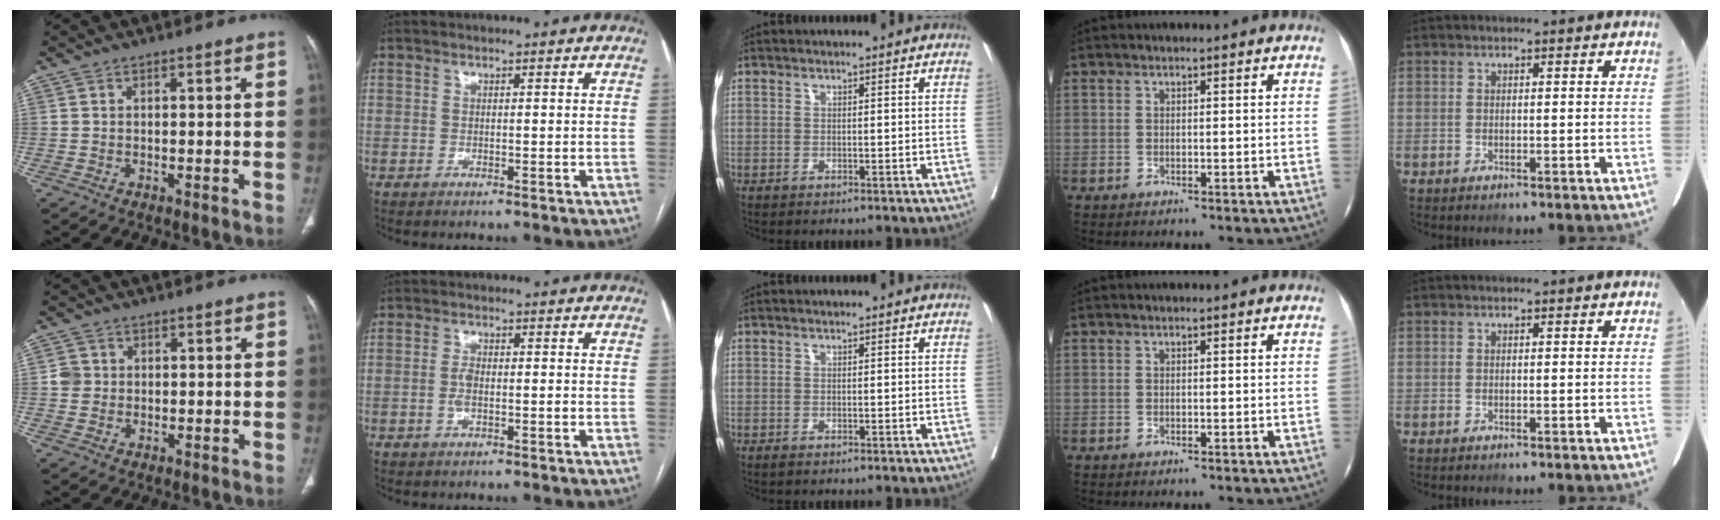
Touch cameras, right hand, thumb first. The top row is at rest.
{"thumb": {"total": 2.7, "force": [0.2, 2.6, 0.8], "torque": [0.002, 0.005, 0.002]}, "index": {"total": 2.6, "force": [-0.6, 1.0, 2.3], "torque": [-0.054, 0.003, -0.010]}}